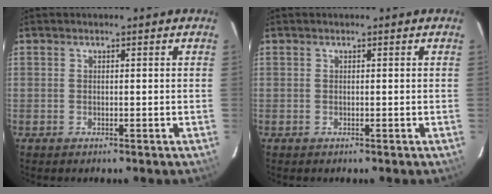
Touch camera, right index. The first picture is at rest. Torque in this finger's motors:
{"motor_torque": [0.01, 0.01, 0.01, 0.00]}